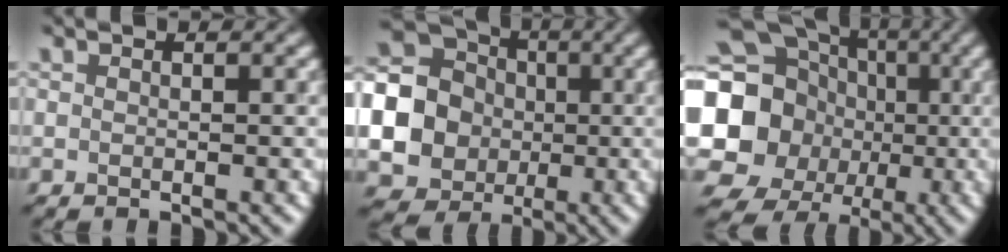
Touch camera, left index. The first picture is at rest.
{"total": 20.4, "force": [-0.6, 19.5, 6.0], "torque": [-0.185, -0.011, -0.052]}
{"total": 19.3, "force": [-0.4, 17.7, 7.9], "torque": [-0.174, -0.004, -0.054]}